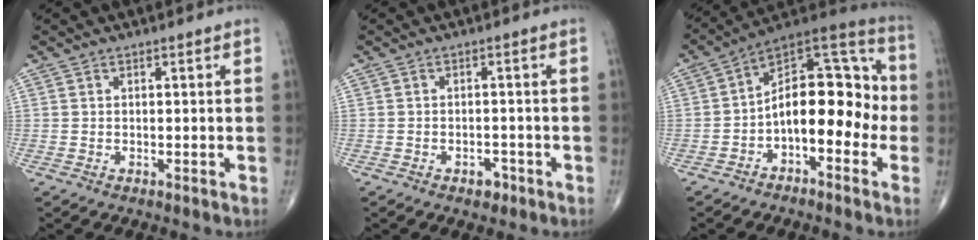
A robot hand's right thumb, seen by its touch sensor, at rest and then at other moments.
{"total": 2.3, "force": [-1.5, 1.4, 1.1], "torque": [-0.004, 0.008, -0.018]}
{"total": 16.2, "force": [-3.0, 8.7, 13.3], "torque": [-0.164, 0.068, -0.057]}